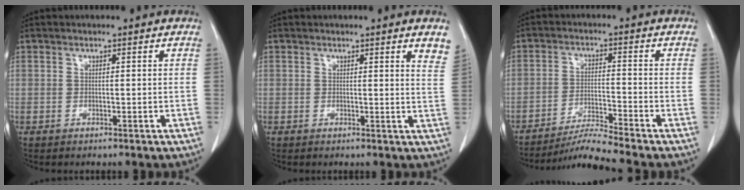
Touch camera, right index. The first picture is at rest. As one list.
[{"total": 4.0, "force": [3.0, 0.1, 2.7], "torque": [-0.029, -0.012, 0.020]}, {"total": 6.2, "force": [-5.6, -2.4, 1.0], "torque": [-0.025, -0.017, -0.101]}]